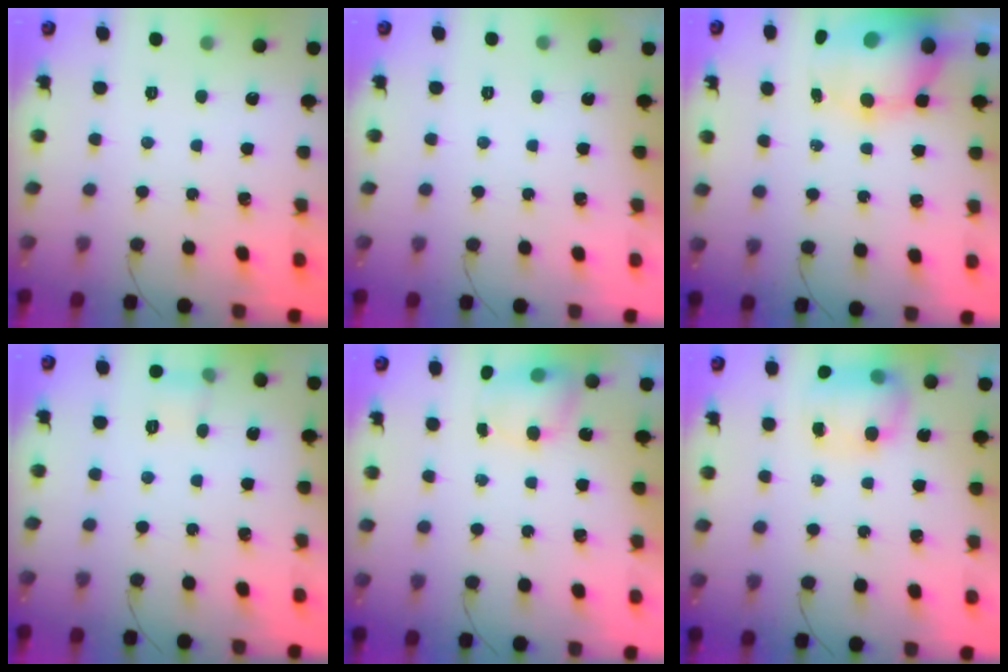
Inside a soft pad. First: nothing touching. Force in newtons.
{"total": 0.0}
{"total": 10.4, "press": 10.0, "slide": 2.6}
{"total": 5.8, "press": 5.6, "slide": 1.5}
{"total": 5.7, "press": 5.7, "slide": 0.3}
{"total": 8.0, "press": 8.0, "slide": 0.5}